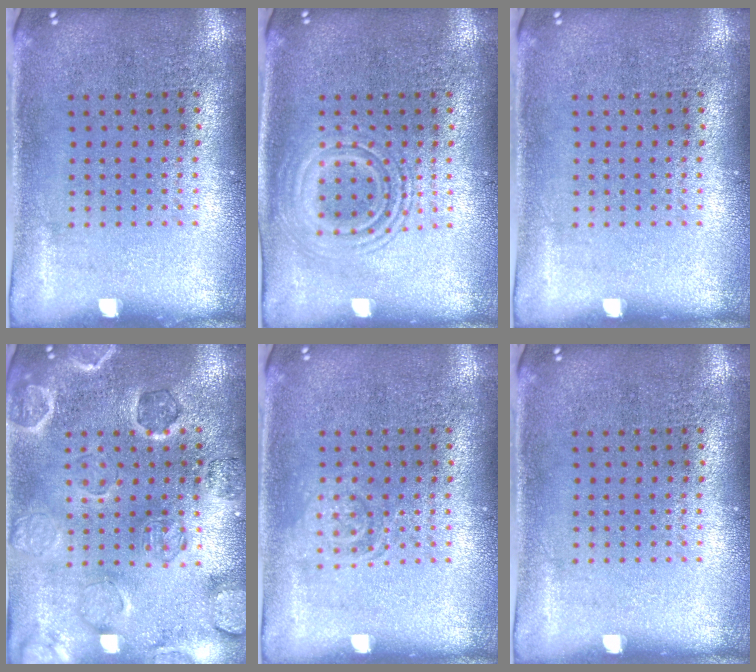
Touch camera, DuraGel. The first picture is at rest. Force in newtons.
{"total": 2.8, "press": 2.7, "slide": 0.5}
{"total": 0.0}
{"total": 1.1, "press": 1.0, "slide": 0.2}
{"total": 1.4, "press": 1.4, "slide": 0.2}
{"total": 0.0}